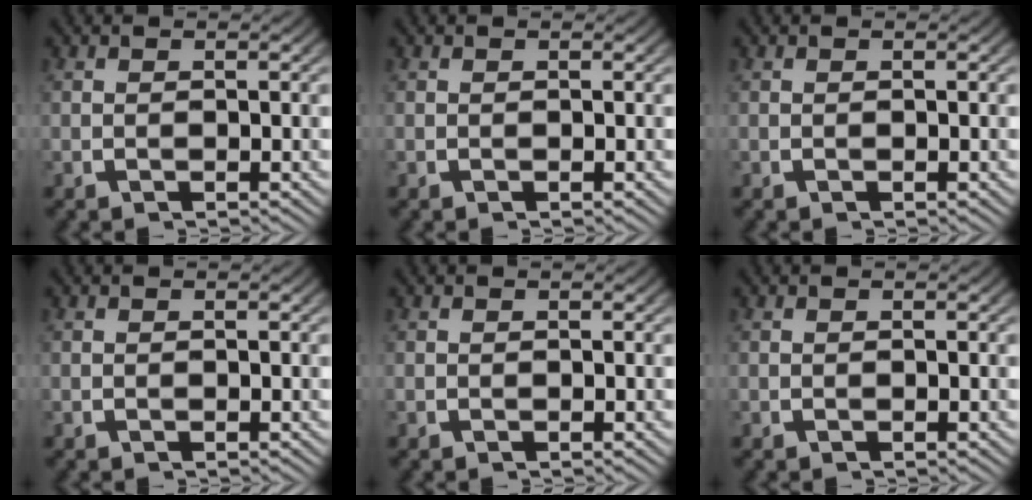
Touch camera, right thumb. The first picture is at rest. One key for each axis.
{"total": 0.0}
{"total": 0.0}
{"total": 0.0}
{"total": 0.0}
{"total": 0.0}